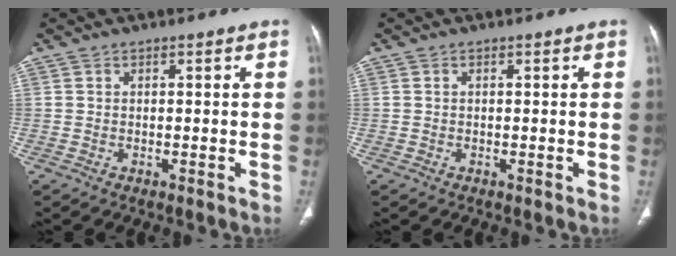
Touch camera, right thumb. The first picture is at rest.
{"total": 0.0}